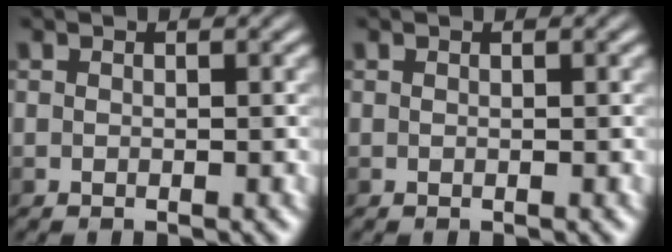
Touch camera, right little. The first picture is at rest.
{"total": 0.0}